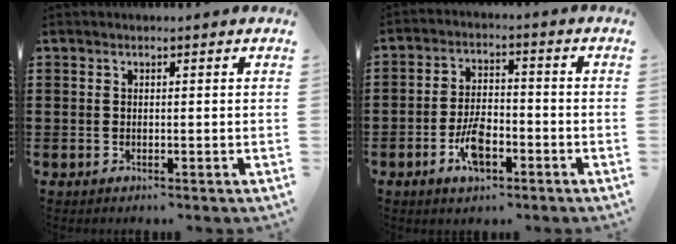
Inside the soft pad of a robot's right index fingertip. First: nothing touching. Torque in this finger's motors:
{"motor_torque": [0.94, 1.10, 0.22, 0.04]}